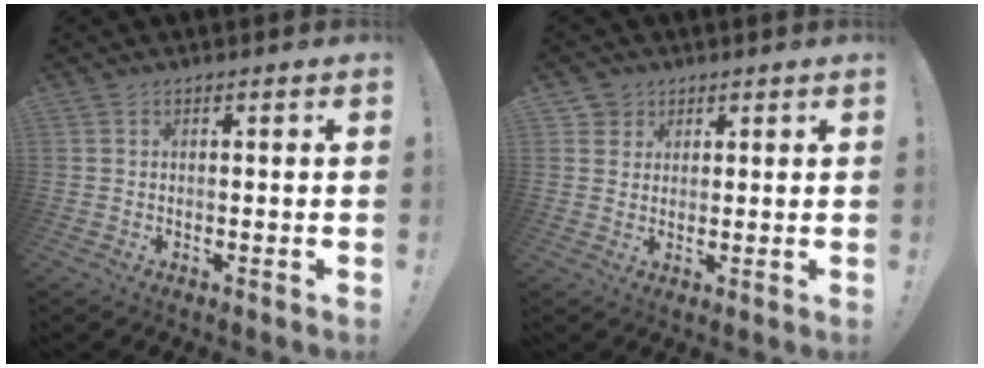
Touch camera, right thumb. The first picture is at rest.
{"total": 3.6, "force": [2.0, 3.0, 0.2], "torque": [-0.002, -0.009, 0.036]}